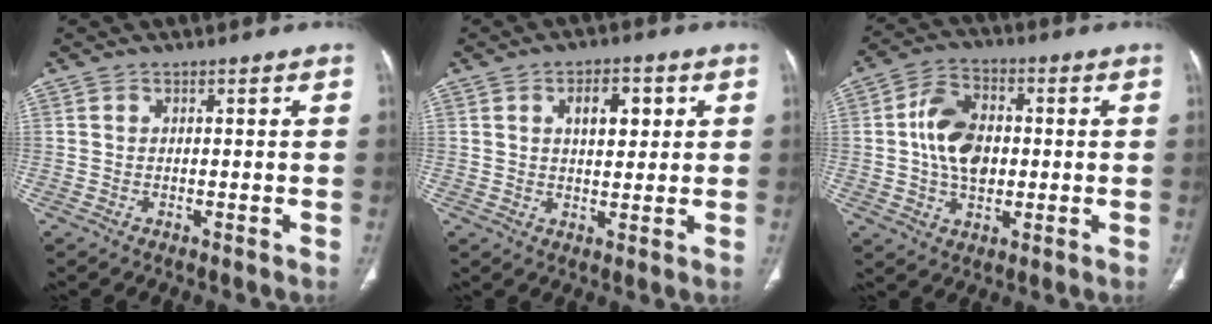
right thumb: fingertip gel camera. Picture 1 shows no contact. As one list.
[{"total": 6.7, "force": [2.2, 3.6, 5.2], "torque": [-0.059, -0.004, 0.035]}, {"total": 11.6, "force": [0.5, 7.8, 8.6], "torque": [-0.133, 0.011, 0.006]}]